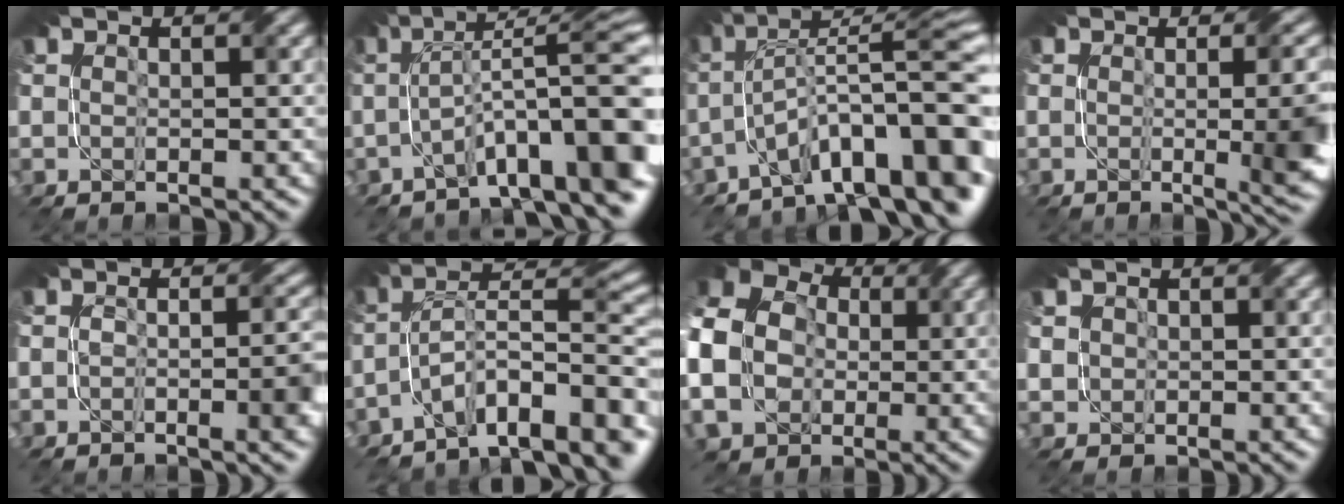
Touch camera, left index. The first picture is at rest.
{"total": 11.0, "force": [-3.2, 2.4, 10.2], "torque": [-0.139, 0.032, -0.048]}
{"total": 12.6, "force": [-5.9, 3.3, 10.6], "torque": [-0.155, 0.028, -0.088]}
{"total": 9.1, "force": [-0.4, 3.6, 8.3], "torque": [-0.059, -0.001, -0.004]}
{"total": 3.8, "force": [-1.2, 1.1, 3.5], "torque": [-0.055, -0.006, -0.017]}
{"total": 10.0, "force": [-6.4, 3.3, 7.0], "torque": [-0.095, 0.008, -0.122]}
{"total": 13.5, "force": [-1.5, 11.4, 7.0], "torque": [-0.166, -0.013, -0.061]}
{"total": 1.8, "force": [0.8, 1.6, 0.4], "torque": [-0.017, 0.002, 0.027]}